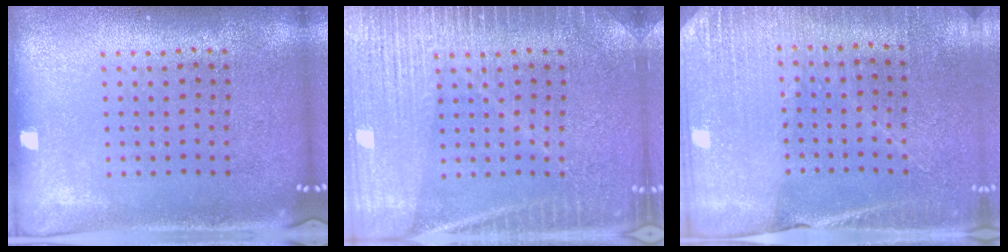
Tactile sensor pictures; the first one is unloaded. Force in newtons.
{"total": 4.9, "press": 4.9, "slide": 0.7}
{"total": 2.7, "press": 2.6, "slide": 0.3}